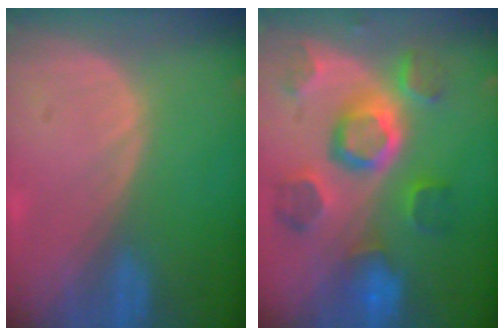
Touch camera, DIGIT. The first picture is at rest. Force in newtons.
{"total": 11.1, "press": 9.9, "slide": 5.0}